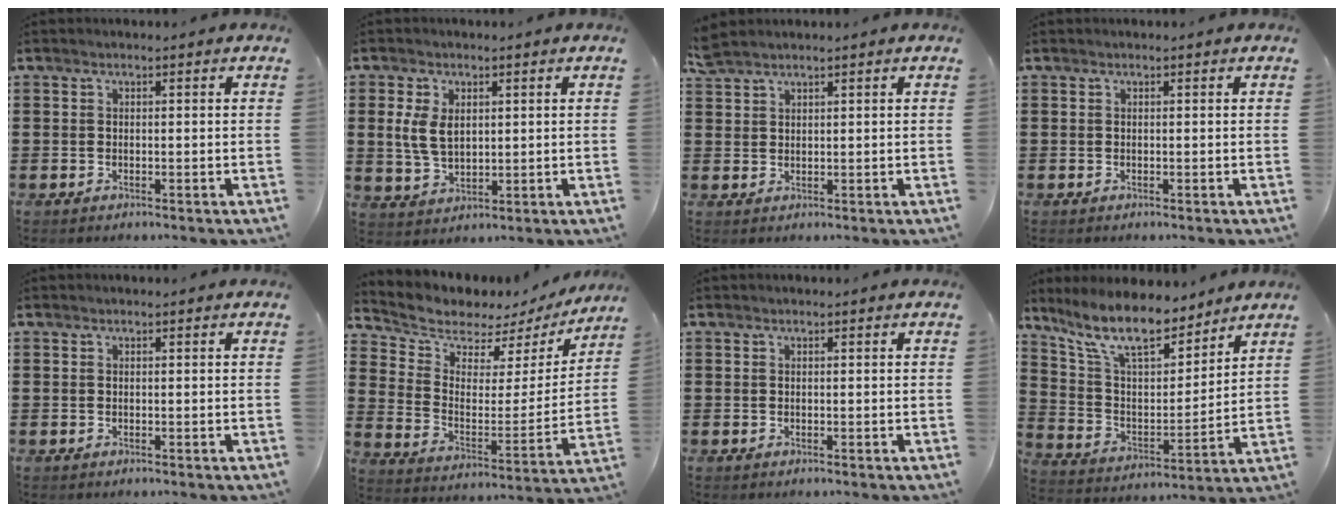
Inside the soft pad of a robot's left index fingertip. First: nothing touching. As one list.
[{"total": 5.3, "force": [1.1, 3.2, 4.0], "torque": [-0.101, 0.005, 0.016]}, {"total": 2.3, "force": [2.1, 0.5, 0.7], "torque": [-0.018, 0.002, 0.043]}, {"total": 0.0}, {"total": 0.0}, {"total": 5.1, "force": [4.7, 2.0, 0.3], "torque": [-0.046, -0.042, 0.076]}, {"total": 0.0}, {"total": 11.6, "force": [9.6, 2.6, 6.0], "torque": [-0.152, -0.047, 0.171]}]